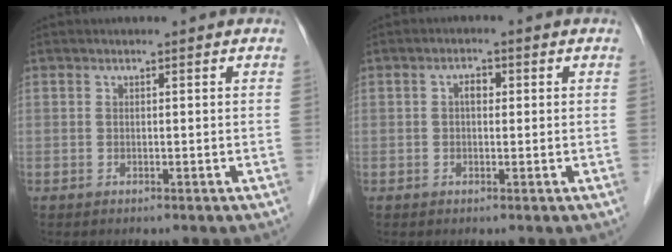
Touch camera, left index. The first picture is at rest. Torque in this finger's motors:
{"motor_torque": [0.00, 0.00, 0.00, 0.01]}